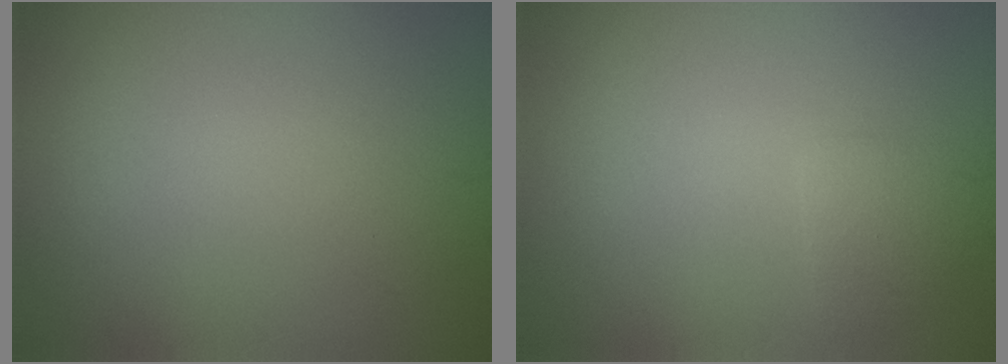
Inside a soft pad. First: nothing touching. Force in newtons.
{"total": 1.6, "press": 1.6, "slide": 0.1}